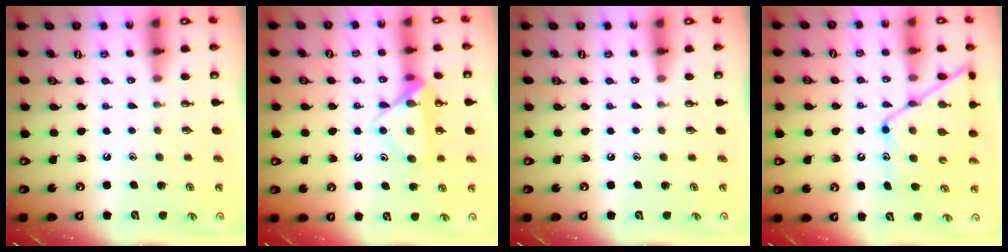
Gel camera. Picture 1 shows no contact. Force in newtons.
{"total": 13.0, "press": 13.0, "slide": 0.5}
{"total": 0.0}
{"total": 13.4, "press": 13.4, "slide": 0.9}